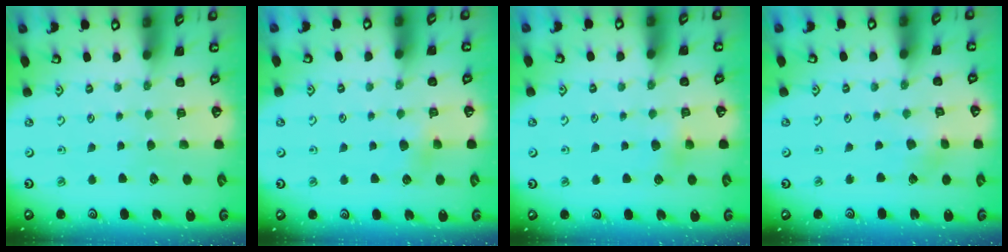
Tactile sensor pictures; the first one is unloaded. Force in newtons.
{"total": 4.5, "press": 4.4, "slide": 0.7}
{"total": 4.6, "press": 4.4, "slide": 1.3}
{"total": 2.3, "press": 2.3, "slide": 0.6}